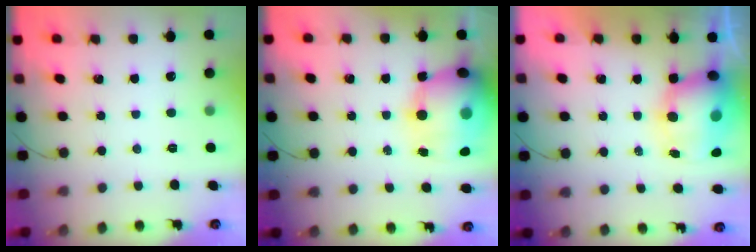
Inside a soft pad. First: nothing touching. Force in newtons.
{"total": 24.0, "press": 23.4, "slide": 5.4}
{"total": 11.6, "press": 11.2, "slide": 3.0}